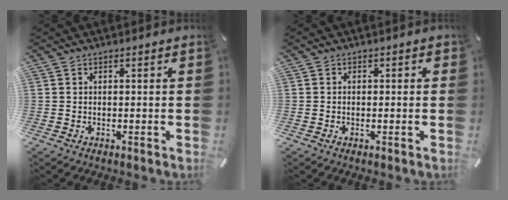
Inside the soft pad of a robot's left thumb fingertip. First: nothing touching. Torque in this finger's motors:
{"motor_torque": [-0.12, -0.65, -0.30, -0.16, -0.04]}